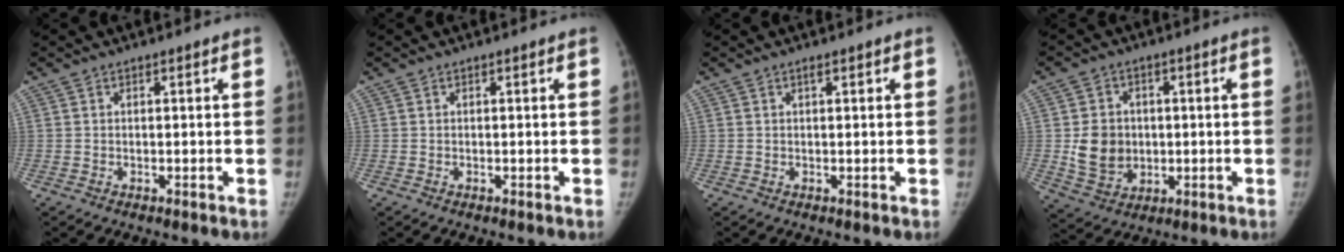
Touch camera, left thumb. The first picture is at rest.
{"total": 0.0}
{"total": 0.8, "force": [0.4, 0.2, 0.6], "torque": [-0.010, 0.001, 0.005]}
{"total": 8.9, "force": [0.0, 7.7, 4.6], "torque": [-0.050, -0.003, 0.010]}